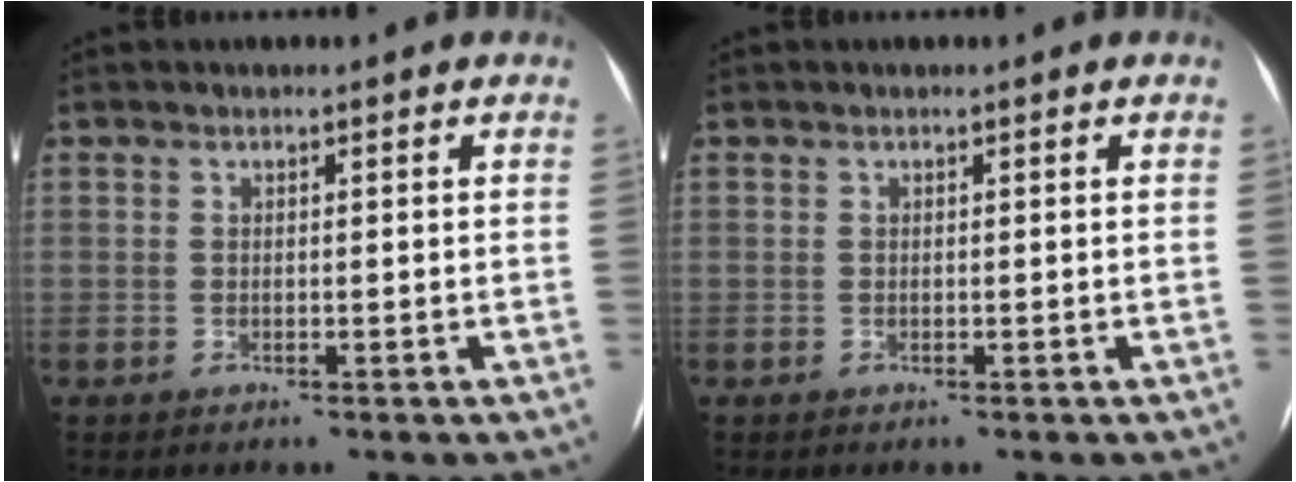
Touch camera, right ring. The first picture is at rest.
{"total": 0.0}